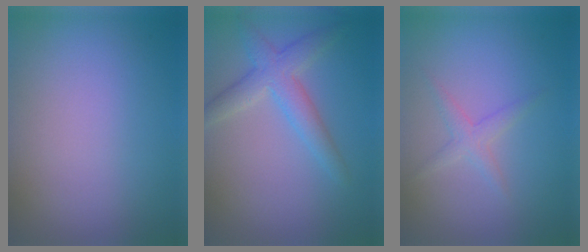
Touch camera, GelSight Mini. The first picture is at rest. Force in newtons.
{"total": 3.6, "press": 3.5, "slide": 0.3}
{"total": 1.6, "press": 1.6, "slide": 0.1}